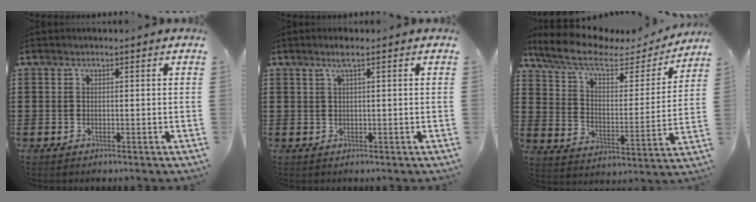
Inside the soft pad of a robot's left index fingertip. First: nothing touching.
{"total": 2.2, "force": [1.0, 0.0, 1.9], "torque": [-0.041, 0.001, 0.018]}
{"total": 9.2, "force": [6.9, 3.0, 5.3], "torque": [-0.128, -0.026, 0.118]}